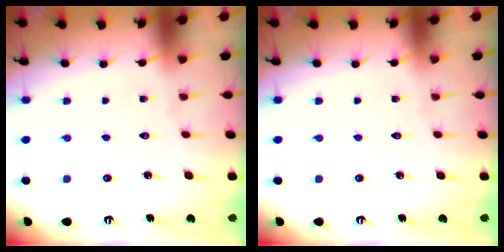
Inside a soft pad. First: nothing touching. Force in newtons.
{"total": 0.0}